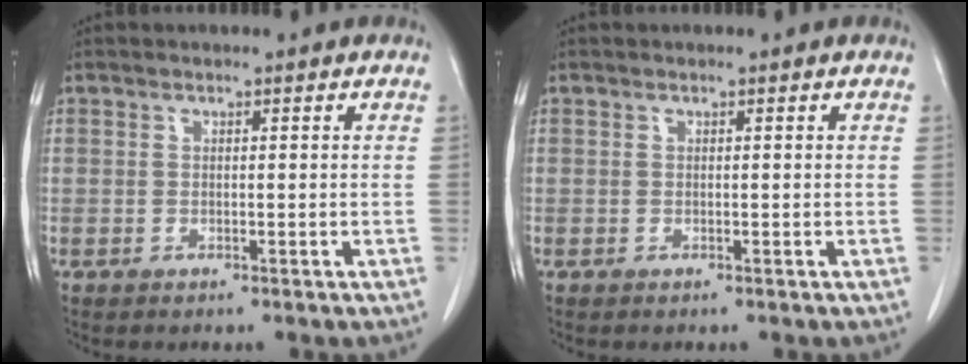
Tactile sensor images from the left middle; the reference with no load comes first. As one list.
[{"total": 0.0}]